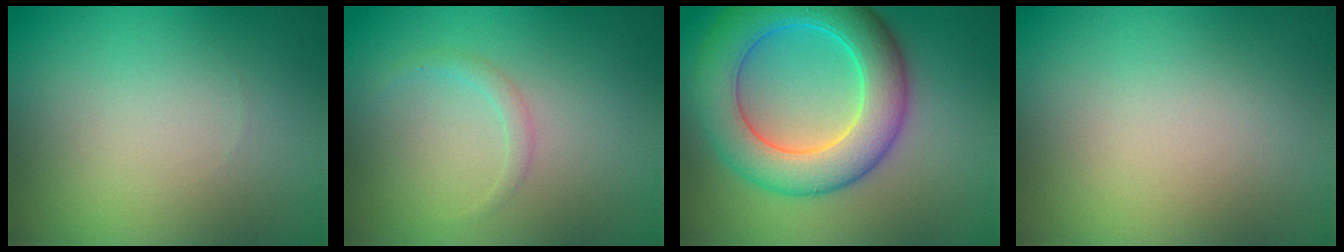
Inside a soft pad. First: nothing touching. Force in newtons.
{"total": 0.9, "press": 0.9, "slide": 0.1}
{"total": 8.3, "press": 8.3, "slide": 0.2}
{"total": 0.0}